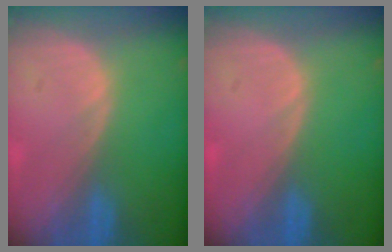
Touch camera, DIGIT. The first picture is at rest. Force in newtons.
{"total": 0.0}